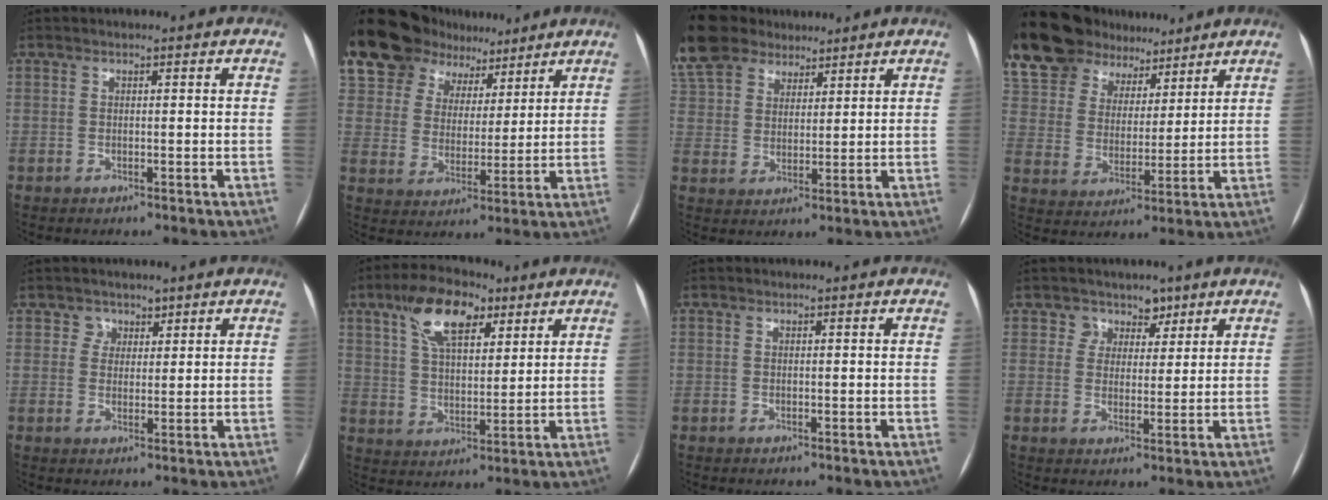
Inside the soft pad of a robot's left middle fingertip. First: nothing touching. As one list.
[{"total": 16.4, "force": [12.4, 9.5, 5.2], "torque": [-0.118, 0.042, 0.214]}, {"total": 13.5, "force": [10.7, 6.9, 4.5], "torque": [-0.120, 0.039, 0.200]}, {"total": 17.7, "force": [14.3, 8.5, 6.2], "torque": [-0.144, 0.043, 0.258]}, {"total": 2.3, "force": [1.5, 1.7, -0.3], "torque": [0.012, 0.001, 0.019]}, {"total": 11.2, "force": [6.3, 4.7, 7.9], "torque": [-0.149, 0.024, 0.117]}, {"total": 0.0}, {"total": 3.9, "force": [2.7, 2.8, -0.4], "torque": [0.018, 0.002, 0.037]}]